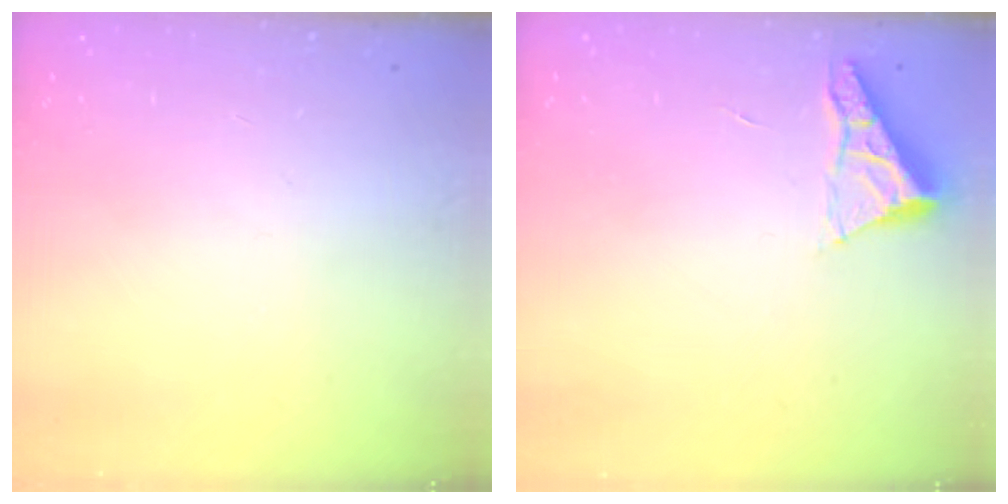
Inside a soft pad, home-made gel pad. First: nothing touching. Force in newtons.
{"total": 5.3, "press": 5.3, "slide": 0.5}